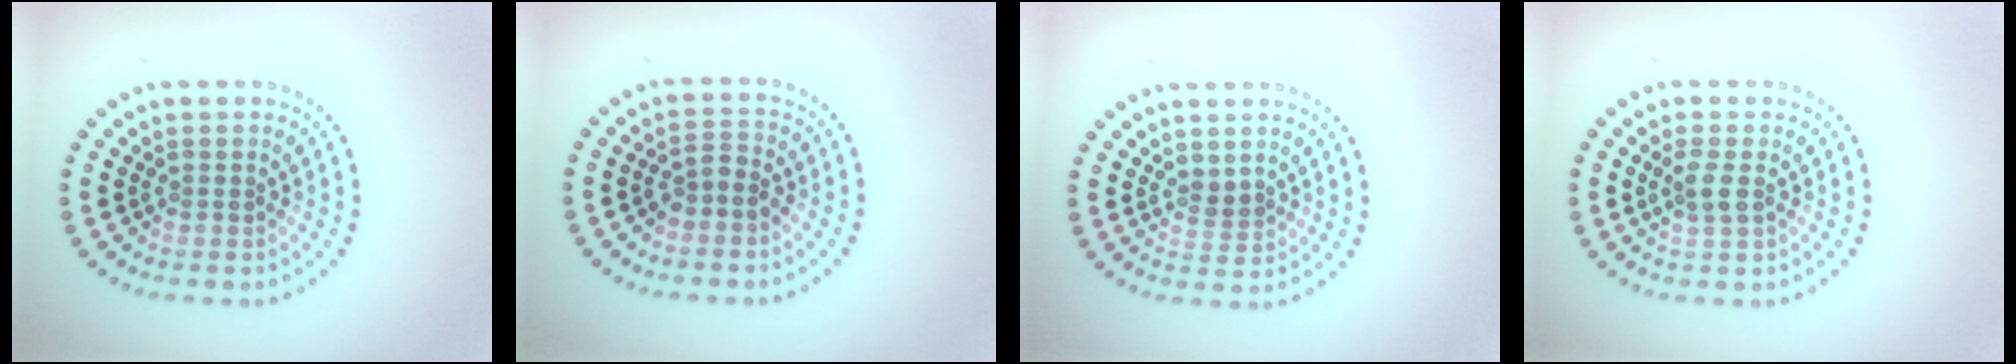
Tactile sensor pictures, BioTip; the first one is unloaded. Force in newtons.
{"total": 1.7, "press": 1.4, "slide": 1.0}
{"total": 1.1, "press": 1.0, "slide": 0.5}
{"total": 1.7, "press": 1.7, "slide": 0.4}